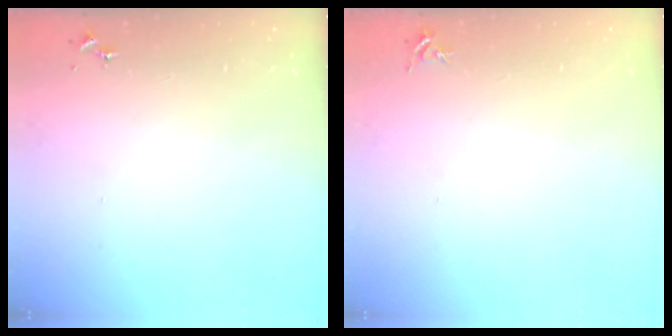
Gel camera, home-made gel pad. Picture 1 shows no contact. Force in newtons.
{"total": 4.4, "press": 4.4, "slide": 0.6}